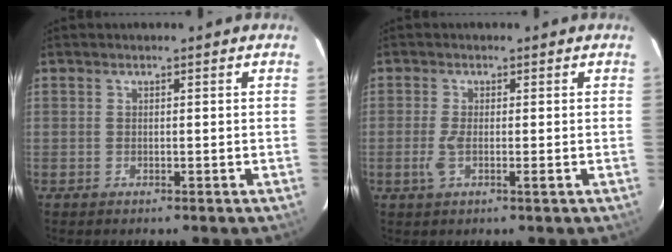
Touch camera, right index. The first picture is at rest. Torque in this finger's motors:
{"motor_torque": [0.27, 0.10, 0.34, 0.08]}